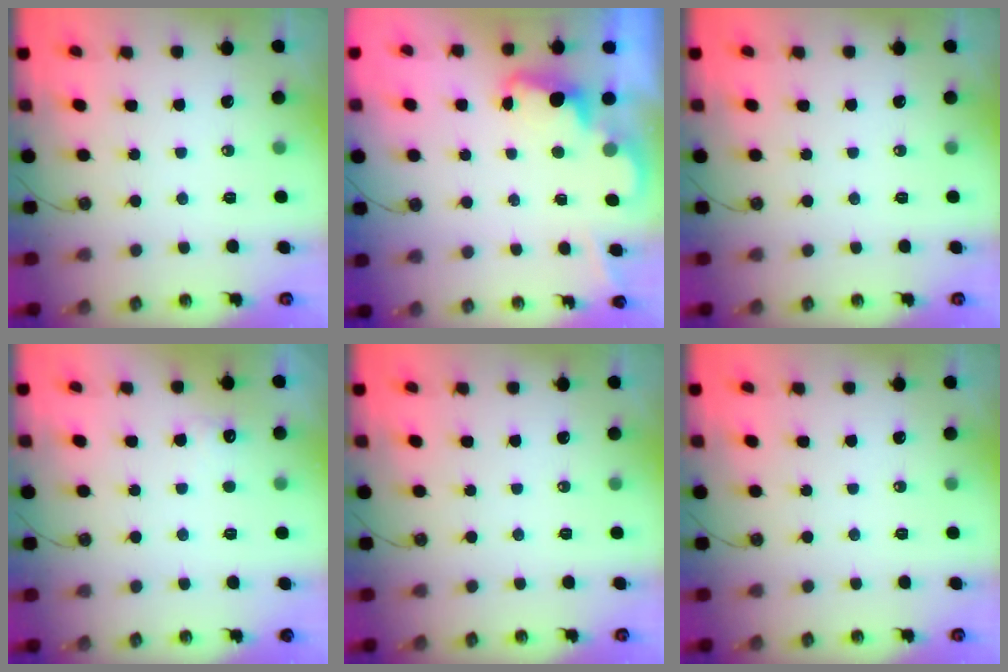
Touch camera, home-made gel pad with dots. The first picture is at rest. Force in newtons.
{"total": 2.4, "press": 2.4, "slide": 0.6}
{"total": 0.0}
{"total": 4.1, "press": 4.0, "slide": 1.1}
{"total": 0.0}
{"total": 0.0}